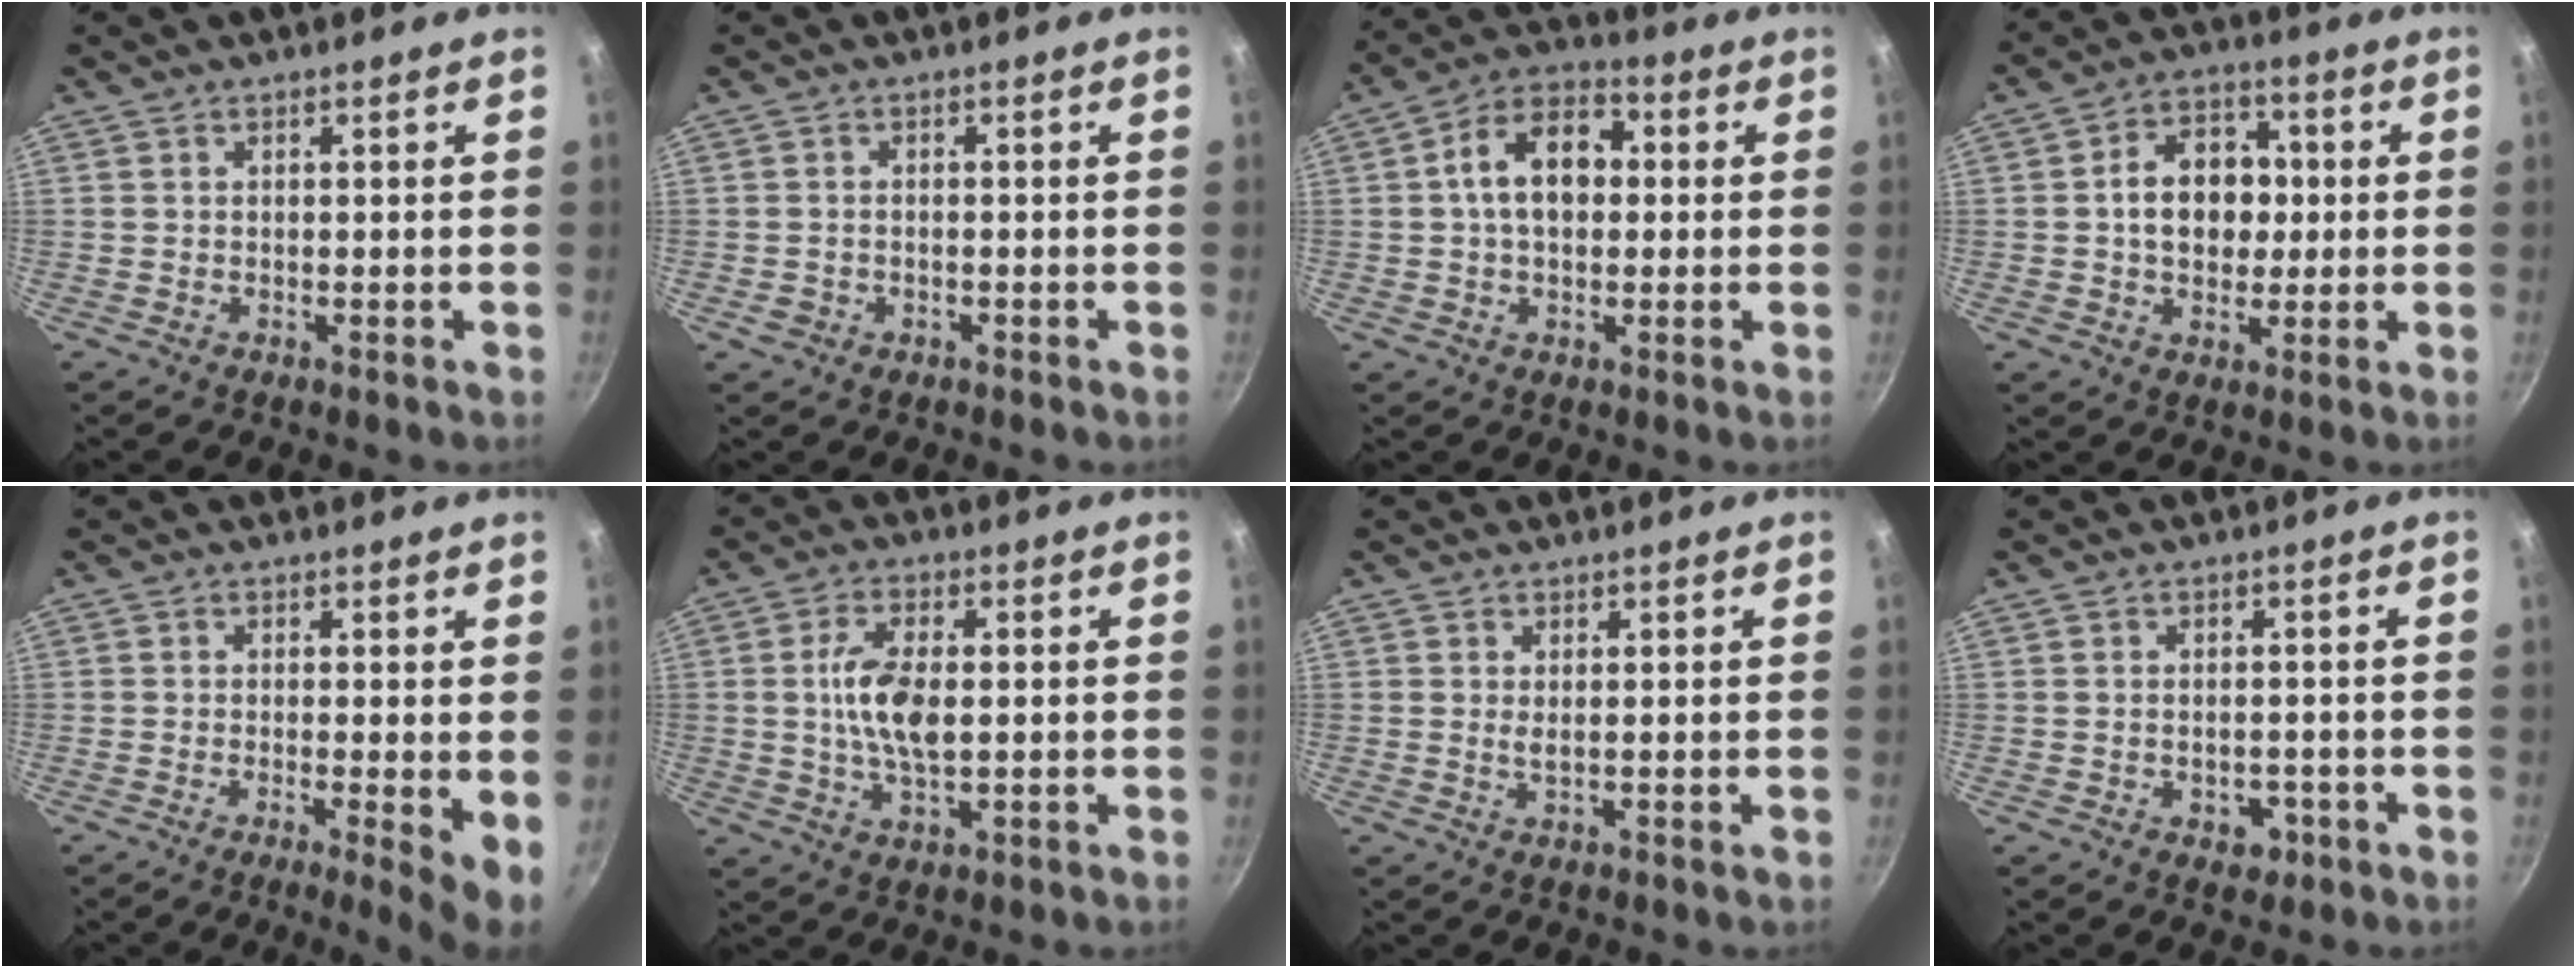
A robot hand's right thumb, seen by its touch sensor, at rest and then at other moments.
{"total": 2.3, "force": [-0.9, 1.8, 1.0], "torque": [-0.018, 0.010, -0.008]}
{"total": 11.8, "force": [1.2, 8.0, 8.7], "torque": [-0.111, 0.030, 0.005]}
{"total": 11.5, "force": [0.7, 8.7, 7.4], "torque": [-0.079, 0.016, 0.002]}
{"total": 5.7, "force": [-0.6, 0.9, 5.6], "torque": [-0.078, -0.015, -0.009]}
{"total": 9.2, "force": [0.5, 4.4, 8.0], "torque": [-0.154, 0.008, 0.010]}
{"total": 1.2, "force": [0.3, 0.3, 1.1], "torque": [-0.022, -0.005, 0.006]}
{"total": 3.4, "force": [-1.4, 2.3, 2.1], "torque": [-0.020, 0.010, -0.012]}